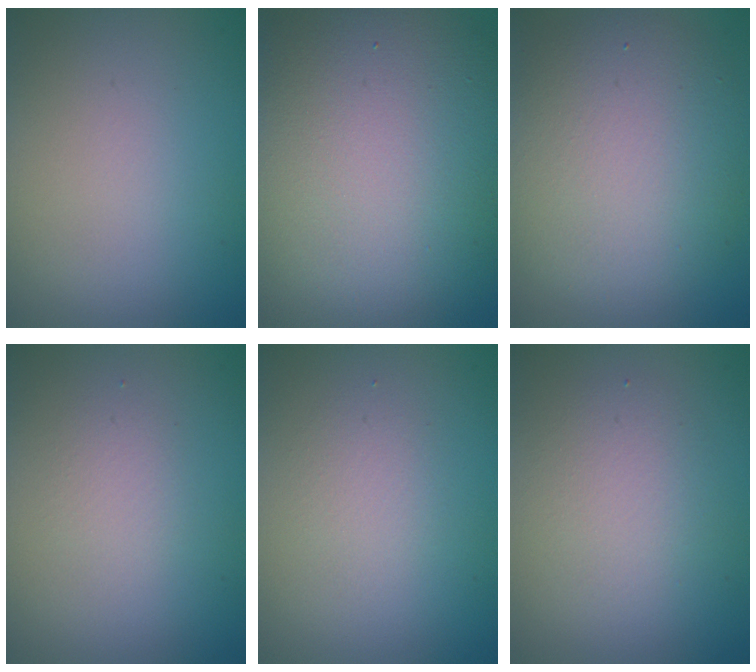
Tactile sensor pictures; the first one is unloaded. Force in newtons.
{"total": 13.8, "press": 13.8, "slide": 0.8}
{"total": 7.5, "press": 7.5, "slide": 0.2}
{"total": 1.4, "press": 1.4, "slide": 0.1}
{"total": 1.5, "press": 1.5, "slide": 0.1}
{"total": 2.8, "press": 2.8, "slide": 0.3}